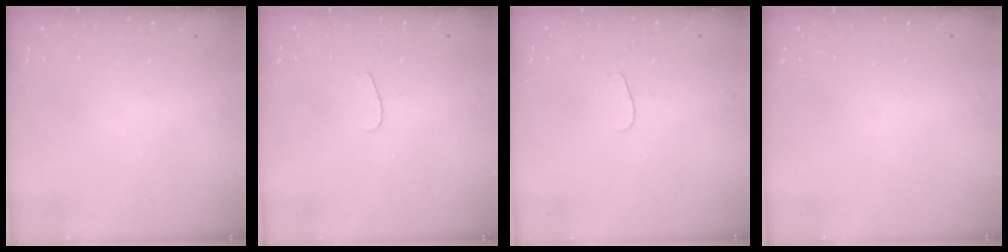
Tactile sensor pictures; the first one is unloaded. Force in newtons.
{"total": 3.6, "press": 3.5, "slide": 0.4}
{"total": 3.6, "press": 3.5, "slide": 0.4}
{"total": 0.0}